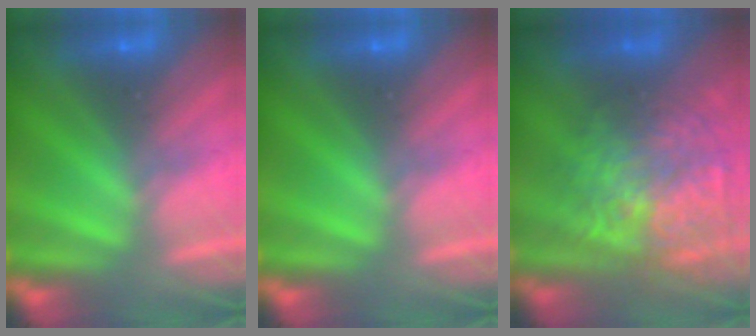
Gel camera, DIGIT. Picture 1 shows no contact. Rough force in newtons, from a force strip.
{"total": 0.0}
{"total": 10.5}